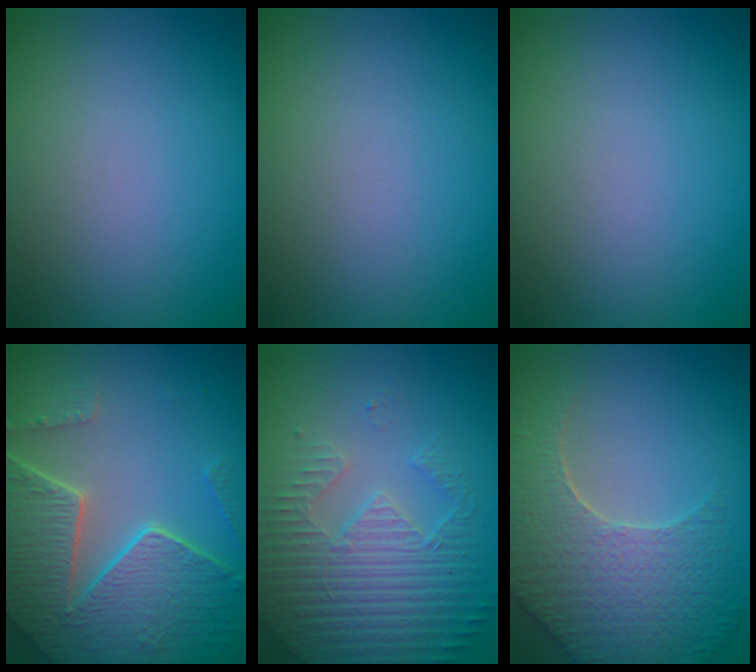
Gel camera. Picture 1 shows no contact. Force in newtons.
{"total": 0.0}
{"total": 0.0}
{"total": 8.1, "press": 5.8, "slide": 5.6}
{"total": 4.8, "press": 4.3, "slide": 2.1}
{"total": 6.8, "press": 5.4, "slide": 4.1}